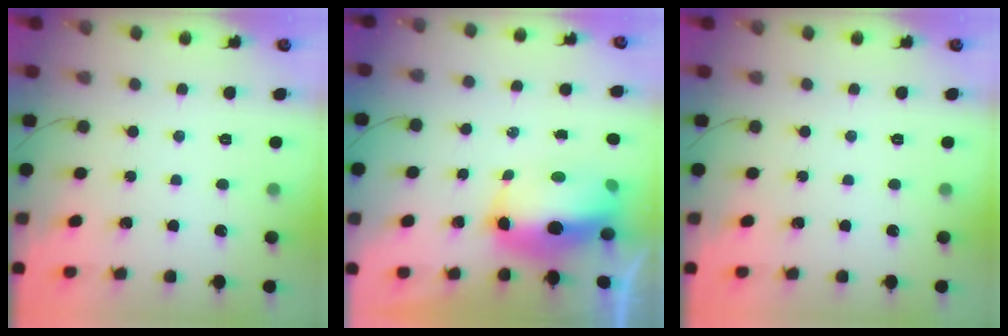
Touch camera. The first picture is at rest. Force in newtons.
{"total": 11.2, "press": 10.9, "slide": 2.3}
{"total": 0.0}